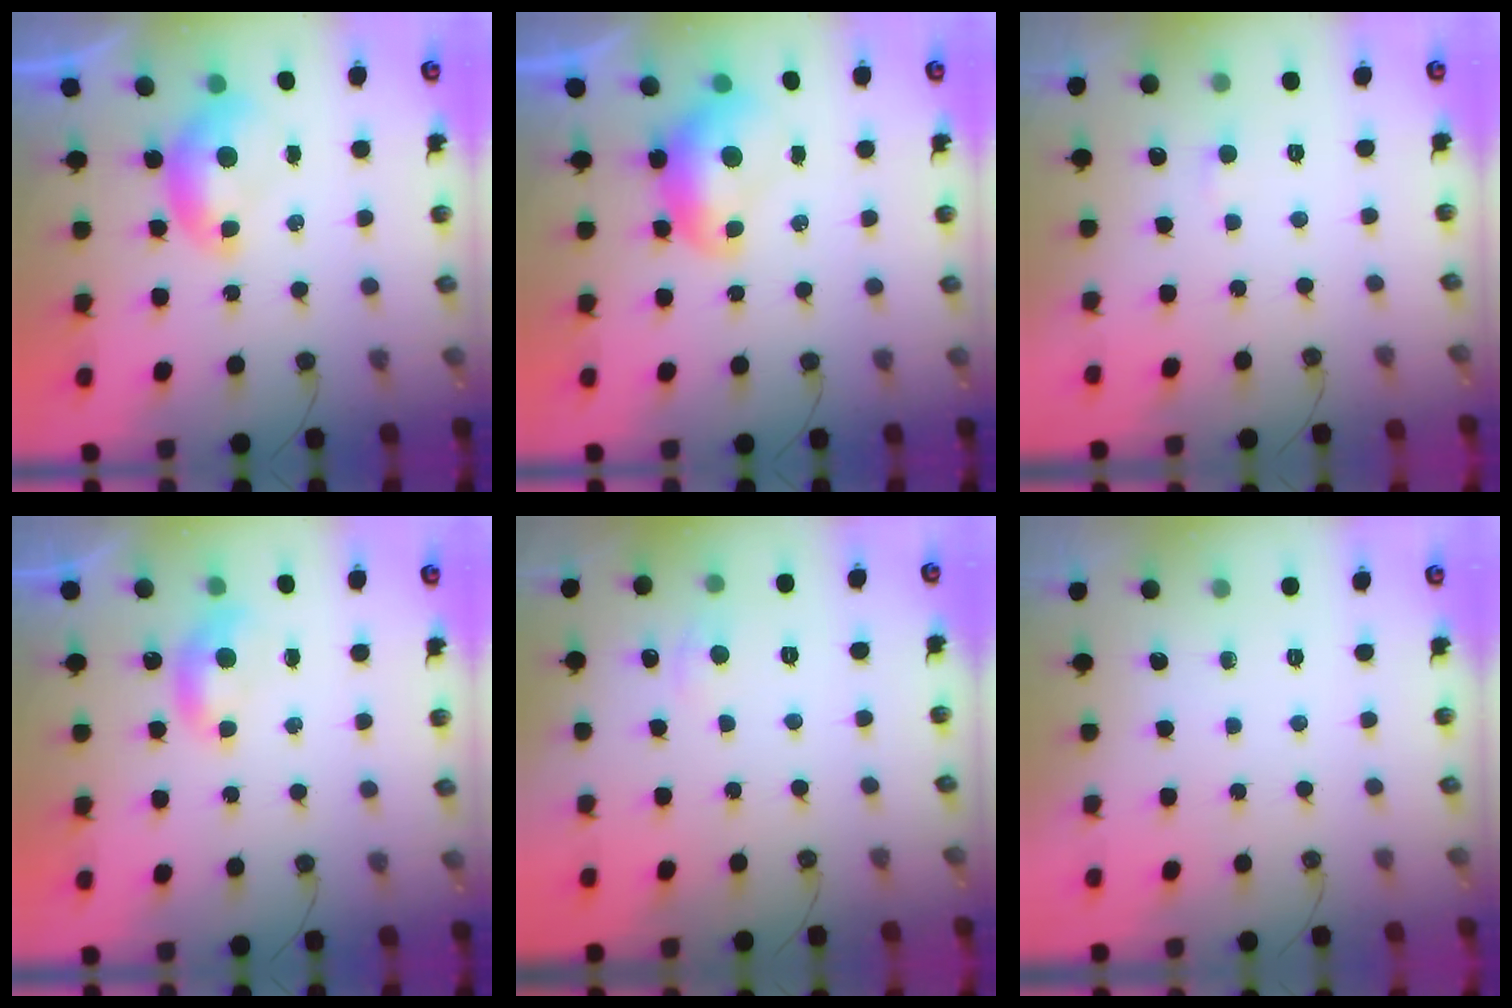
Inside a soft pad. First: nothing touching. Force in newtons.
{"total": 1.6, "press": 1.6, "slide": 0.4}
{"total": 2.4, "press": 2.3, "slide": 0.4}
{"total": 1.6, "press": 1.5, "slide": 0.5}
{"total": 0.8, "press": 0.5, "slide": 0.6}
{"total": 0.0}